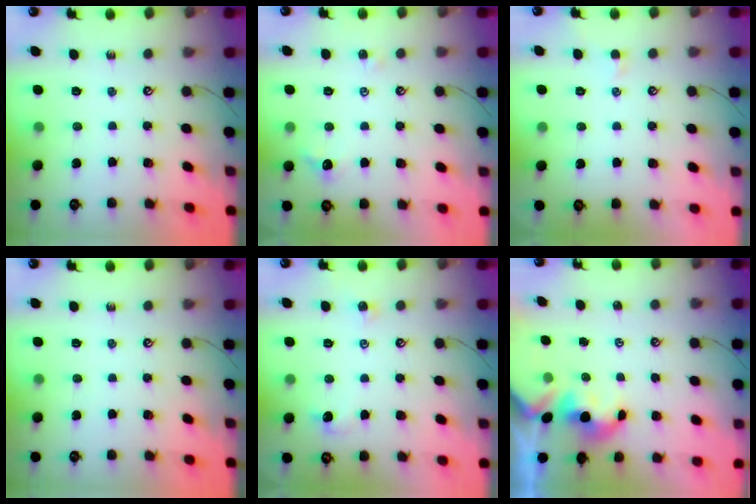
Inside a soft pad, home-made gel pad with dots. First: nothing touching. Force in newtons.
{"total": 1.9, "press": 1.8, "slide": 0.6}
{"total": 0.6, "press": 0.3, "slide": 0.5}
{"total": 0.0}
{"total": 1.5, "press": 1.4, "slide": 0.6}
{"total": 1.8, "press": 1.8, "slide": 0.2}